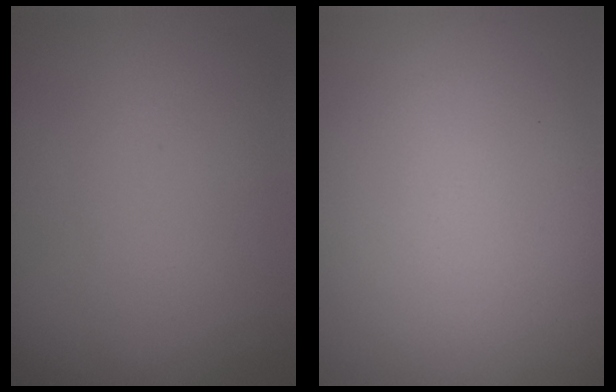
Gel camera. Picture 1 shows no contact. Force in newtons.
{"total": 0.0}